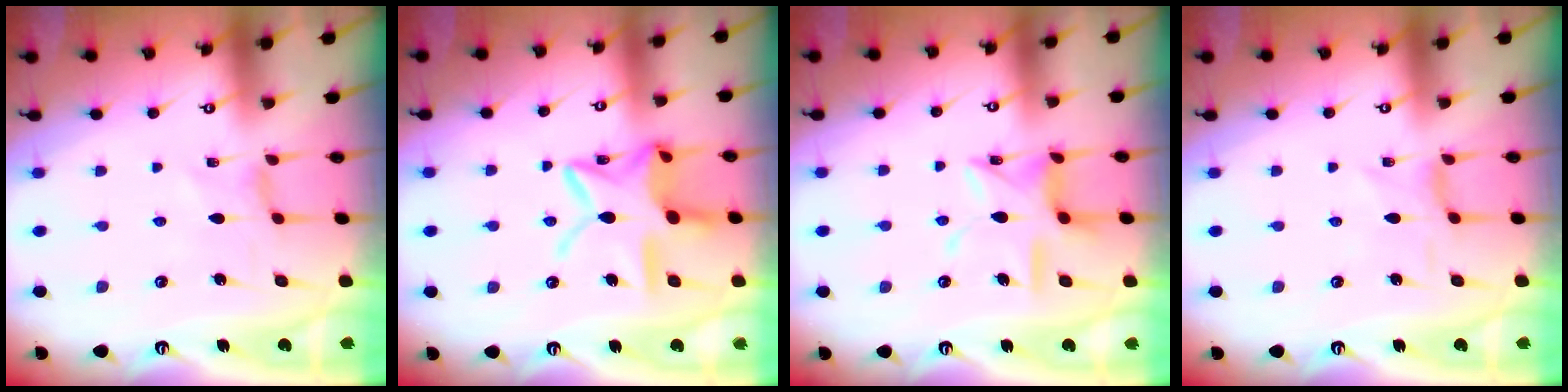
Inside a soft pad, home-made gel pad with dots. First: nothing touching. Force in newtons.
{"total": 14.9, "press": 14.9, "slide": 1.1}
{"total": 12.8, "press": 12.8, "slide": 1.1}
{"total": 1.8, "press": 1.7, "slide": 0.4}